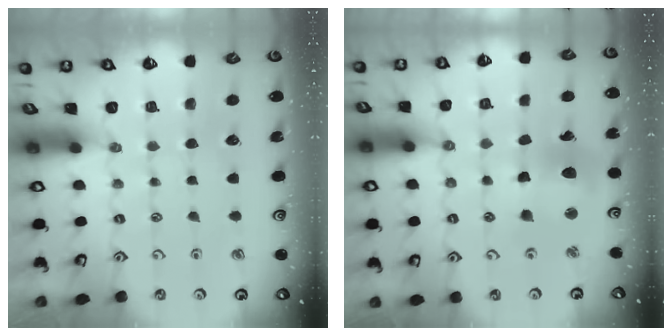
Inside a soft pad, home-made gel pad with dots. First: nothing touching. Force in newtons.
{"total": 11.2, "press": 11.1, "slide": 1.5}